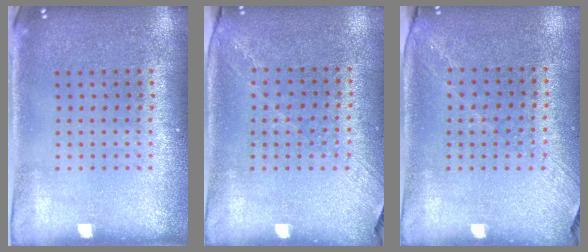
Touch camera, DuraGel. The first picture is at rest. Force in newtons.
{"total": 1.3, "press": 1.0, "slide": 0.8}
{"total": 1.3, "press": 1.0, "slide": 0.8}